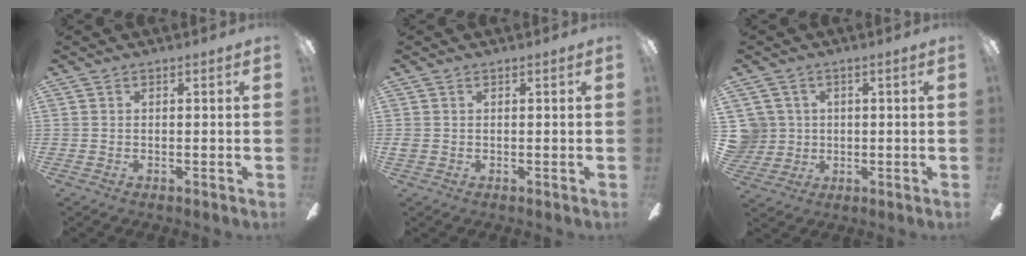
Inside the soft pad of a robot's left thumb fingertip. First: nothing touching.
{"total": 0.8, "force": [0.2, 0.7, 0.3], "torque": [-0.006, 0.004, 0.003]}
{"total": 6.5, "force": [1.4, 6.3, 0.7], "torque": [-0.036, 0.005, 0.028]}